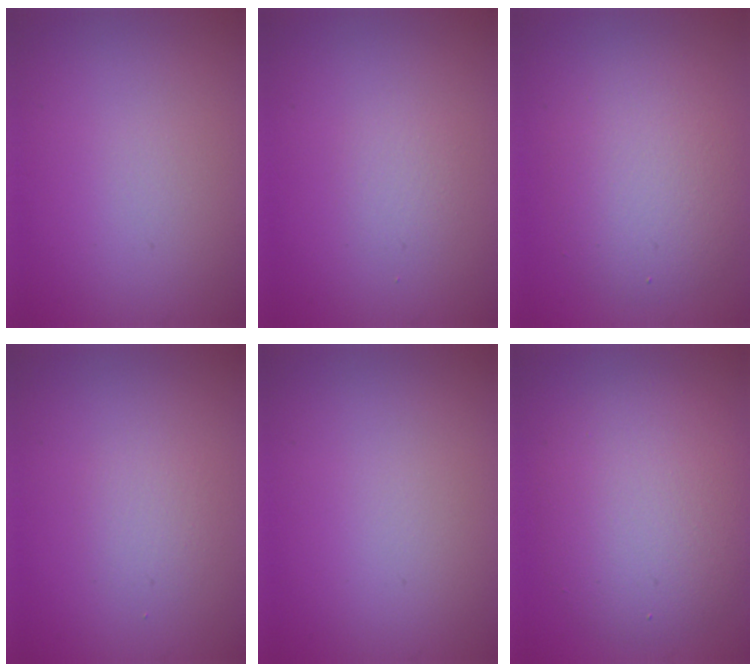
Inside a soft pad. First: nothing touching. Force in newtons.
{"total": 1.1, "press": 1.1, "slide": 0.1}
{"total": 4.8, "press": 4.7, "slide": 0.3}
{"total": 1.4, "press": 1.4, "slide": 0.1}
{"total": 0.0}
{"total": 6.4, "press": 6.4, "slide": 0.1}